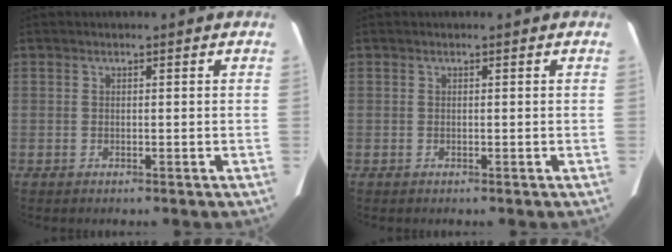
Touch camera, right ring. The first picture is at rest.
{"total": 0.0}